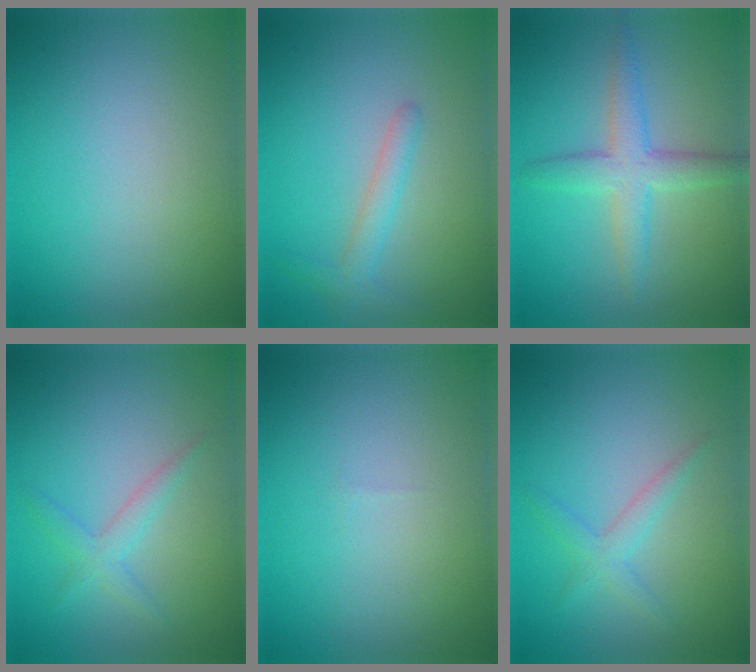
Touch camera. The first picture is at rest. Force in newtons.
{"total": 2.1, "press": 2.1, "slide": 0.1}
{"total": 3.8, "press": 3.8, "slide": 0.1}
{"total": 1.9, "press": 1.9, "slide": 0.1}
{"total": 0.0}
{"total": 1.9, "press": 1.9, "slide": 0.1}